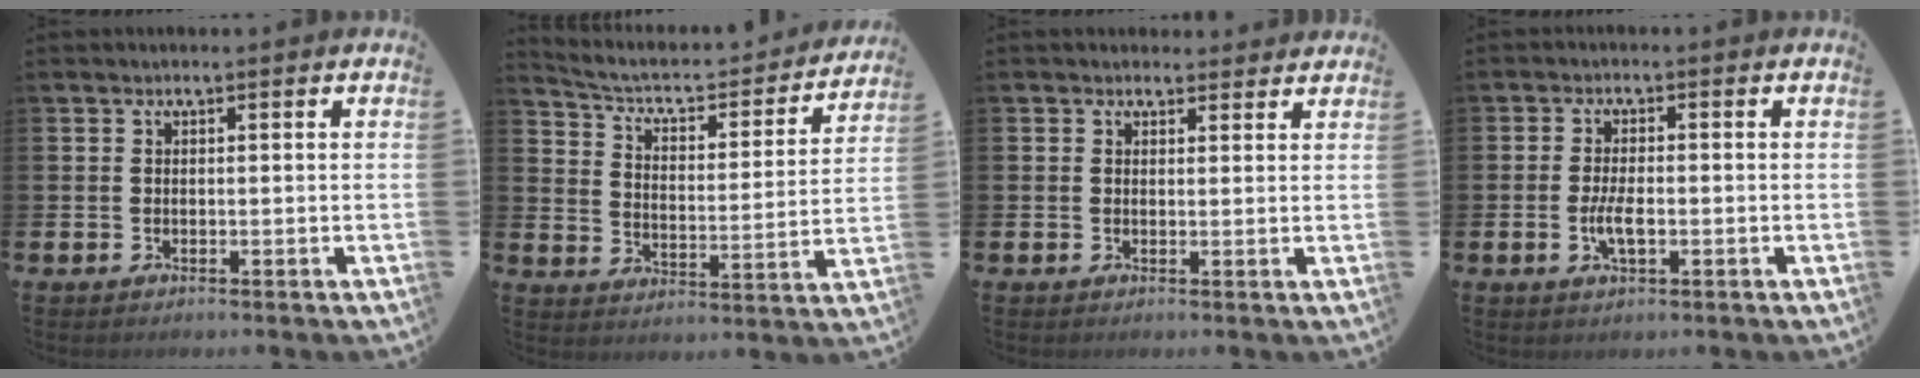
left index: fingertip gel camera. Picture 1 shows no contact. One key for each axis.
{"total": 5.4, "fx": 4.6, "fy": 1.9, "fz": 2.1, "tx": -0.068, "ty": -0.035, "tz": 0.068}
{"total": 1.7, "fx": 1.5, "fy": 0.7, "fz": -0.1, "tx": 0.009, "ty": -0.001, "tz": 0.026}
{"total": 3.5, "fx": -0.8, "fy": 1.3, "fz": 3.1, "tx": -0.057, "ty": -0.004, "tz": -0.016}